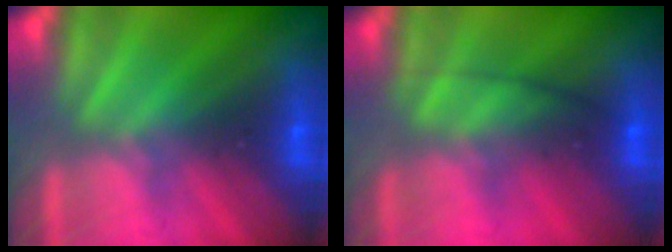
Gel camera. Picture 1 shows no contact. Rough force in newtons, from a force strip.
{"total": 2.4}